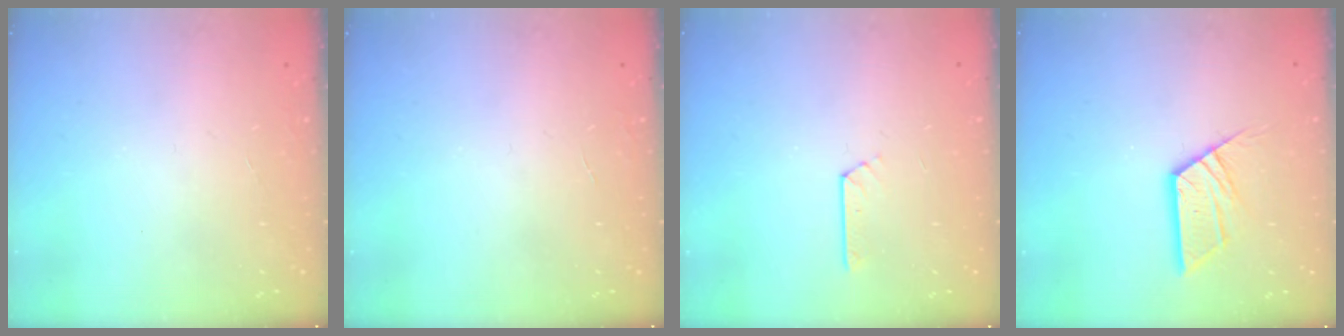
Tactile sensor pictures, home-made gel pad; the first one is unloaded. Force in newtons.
{"total": 0.0}
{"total": 2.2, "press": 2.2, "slide": 0.3}
{"total": 10.5, "press": 10.4, "slide": 1.0}